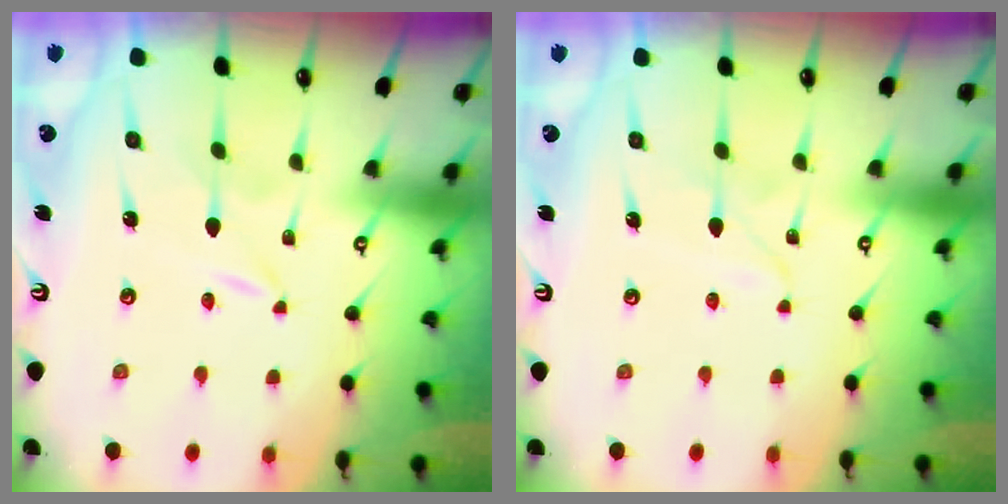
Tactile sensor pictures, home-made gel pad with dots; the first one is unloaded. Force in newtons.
{"total": 2.3, "press": 2.3, "slide": 0.2}